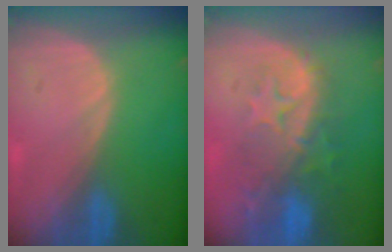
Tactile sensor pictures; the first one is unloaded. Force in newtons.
{"total": 9.9, "press": 8.6, "slide": 4.8}